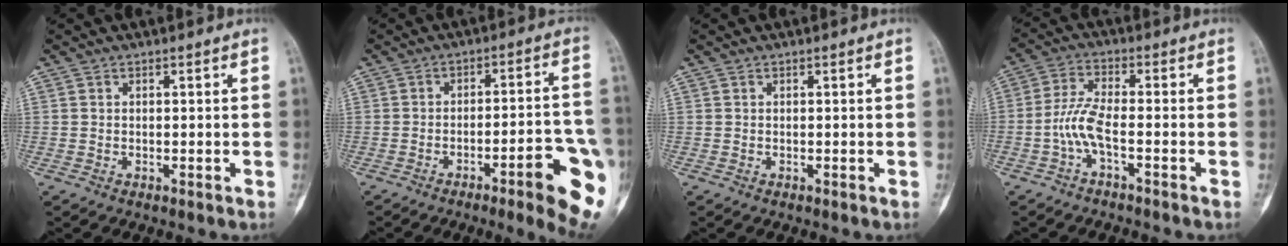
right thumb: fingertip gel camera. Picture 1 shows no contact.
{"total": 13.7, "force": [-6.2, 2.4, 12.0], "torque": [-0.129, 0.029, -0.079]}
{"total": 0.0}
{"total": 6.0, "force": [-2.4, 1.9, 5.2], "torque": [-0.119, 0.024, -0.053]}